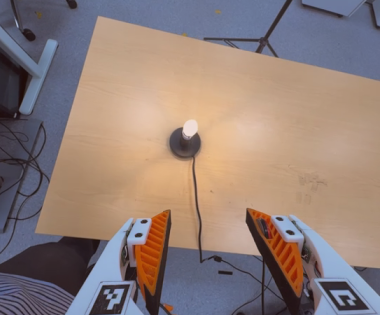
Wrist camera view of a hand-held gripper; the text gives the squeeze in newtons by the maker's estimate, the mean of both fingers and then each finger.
{"total": 0.0}